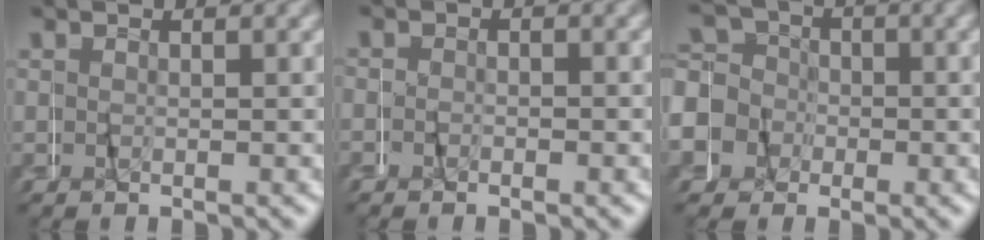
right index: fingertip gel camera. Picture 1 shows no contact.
{"total": 0.9, "force": [-0.8, 0.2, -0.3], "torque": [0.008, 0.002, -0.019]}
{"total": 11.4, "force": [0.2, 10.8, 3.6], "torque": [-0.100, -0.009, -0.017]}